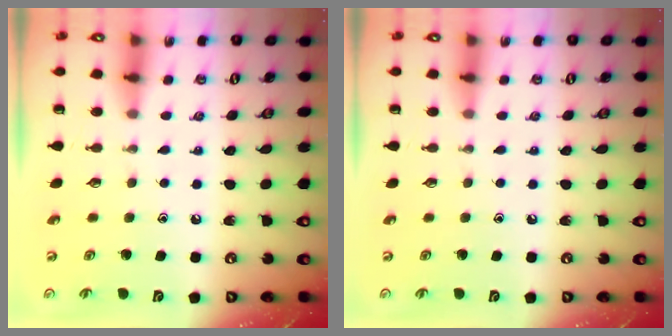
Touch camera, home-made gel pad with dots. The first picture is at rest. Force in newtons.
{"total": 0.0}